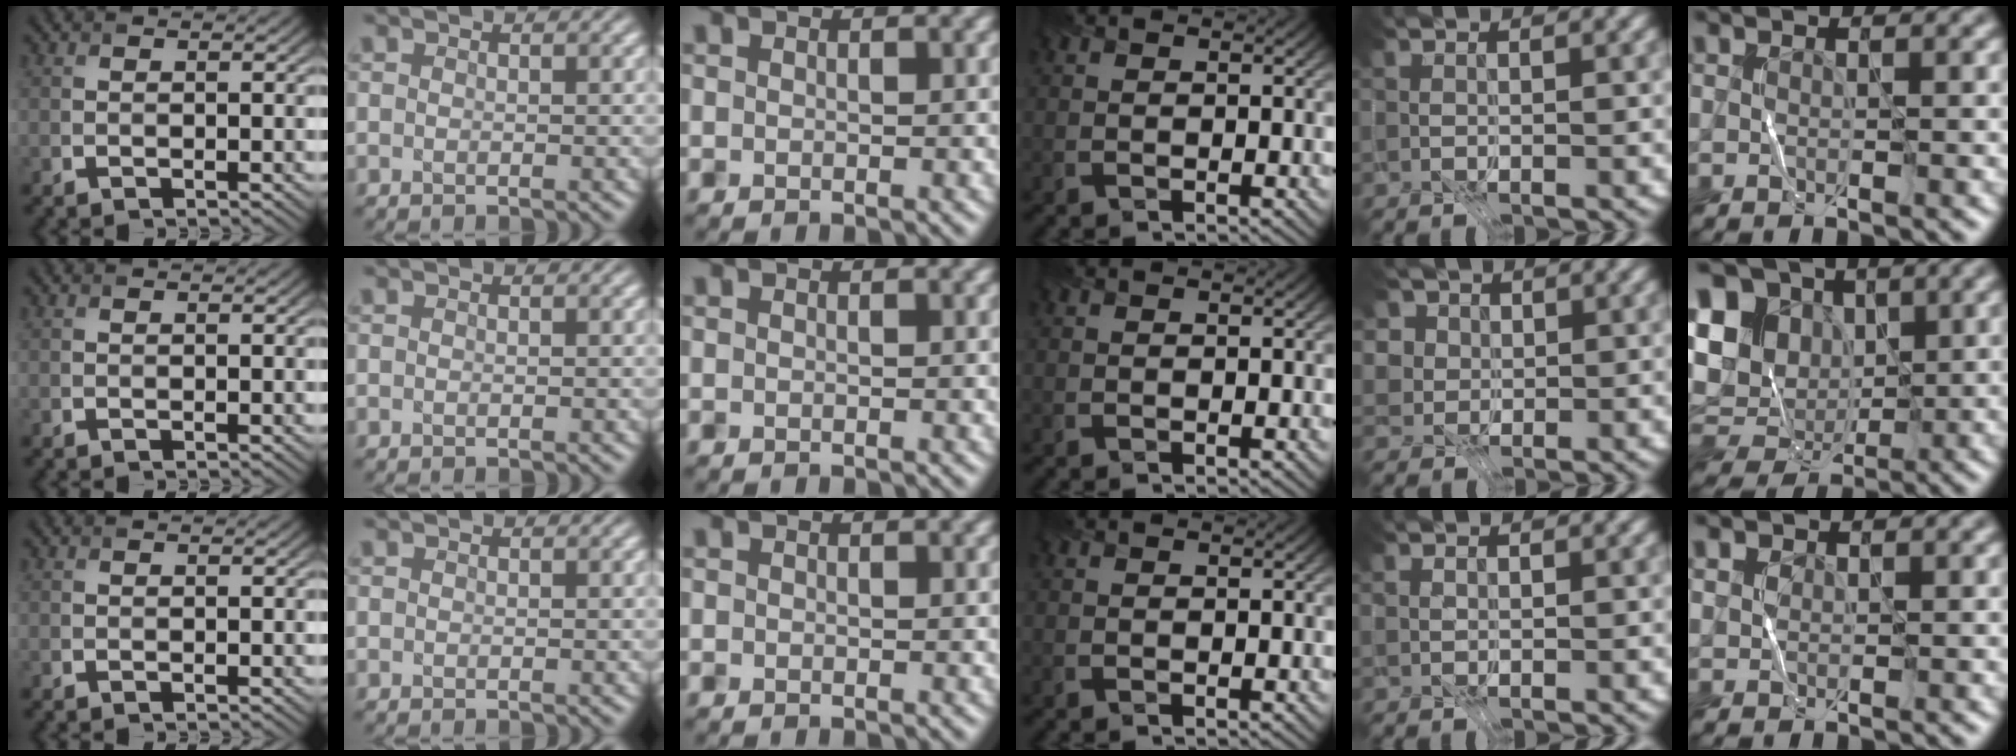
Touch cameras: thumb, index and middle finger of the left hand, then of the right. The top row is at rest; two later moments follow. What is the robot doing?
{"motion": "fold", "object": "coffee filter"}